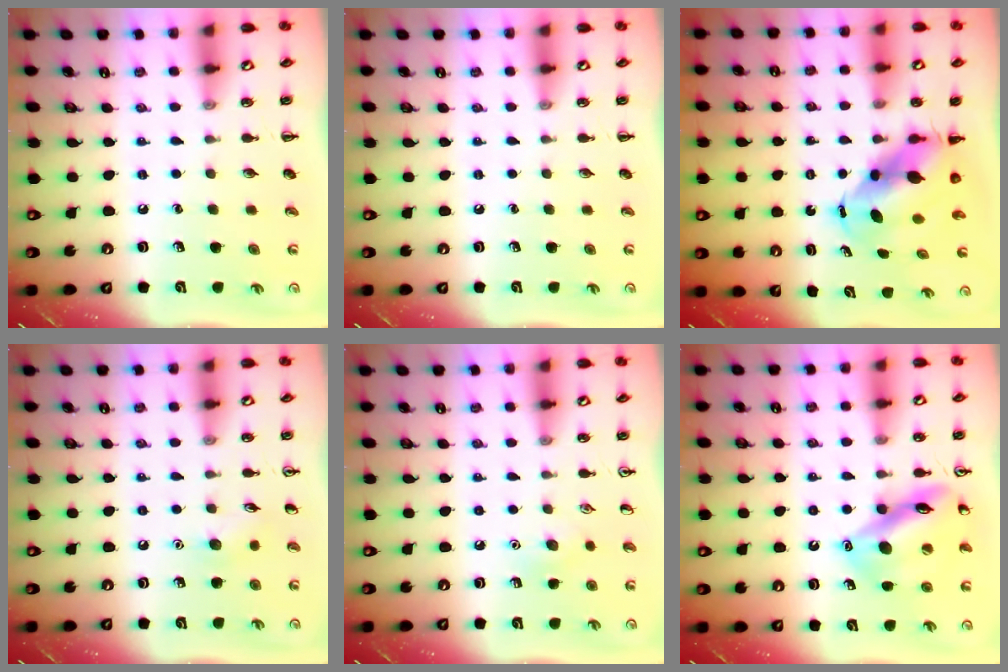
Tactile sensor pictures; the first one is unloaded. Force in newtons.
{"total": 0.0}
{"total": 8.0, "press": 7.7, "slide": 2.1}
{"total": 5.1, "press": 4.9, "slide": 1.3}
{"total": 6.5, "press": 6.2, "slide": 1.8}
{"total": 14.4, "press": 14.3, "slide": 1.6}